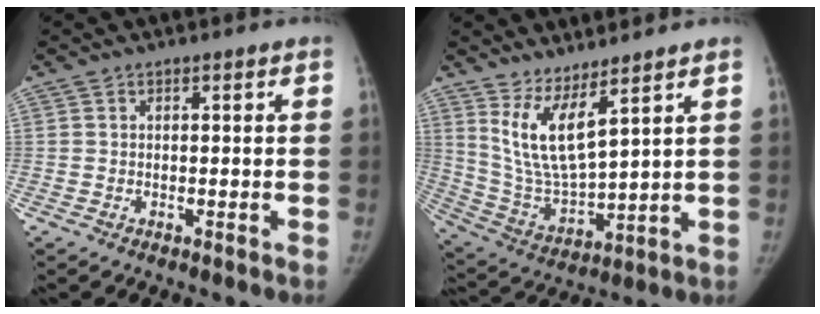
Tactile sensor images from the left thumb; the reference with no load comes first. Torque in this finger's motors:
{"motor_torque": [1.75, 0.52, 1.16, -1.58, 0.30]}